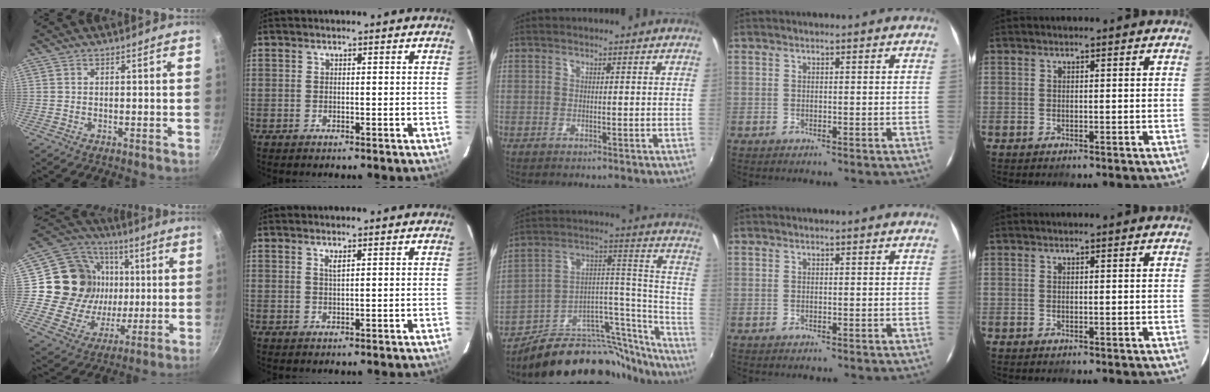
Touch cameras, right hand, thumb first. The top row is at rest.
{"thumb": {"total": 21.6, "force": [2.3, 18.8, 10.4], "torque": [-0.167, 0.014, 0.045]}, "index": {"total": 1.1, "force": [0.6, 0.1, 0.9], "torque": [-0.018, 0.000, 0.011]}, "middle": {"total": 23.9, "force": [-20.0, 8.7, 9.7], "torque": [-0.101, 0.073, -0.294]}}